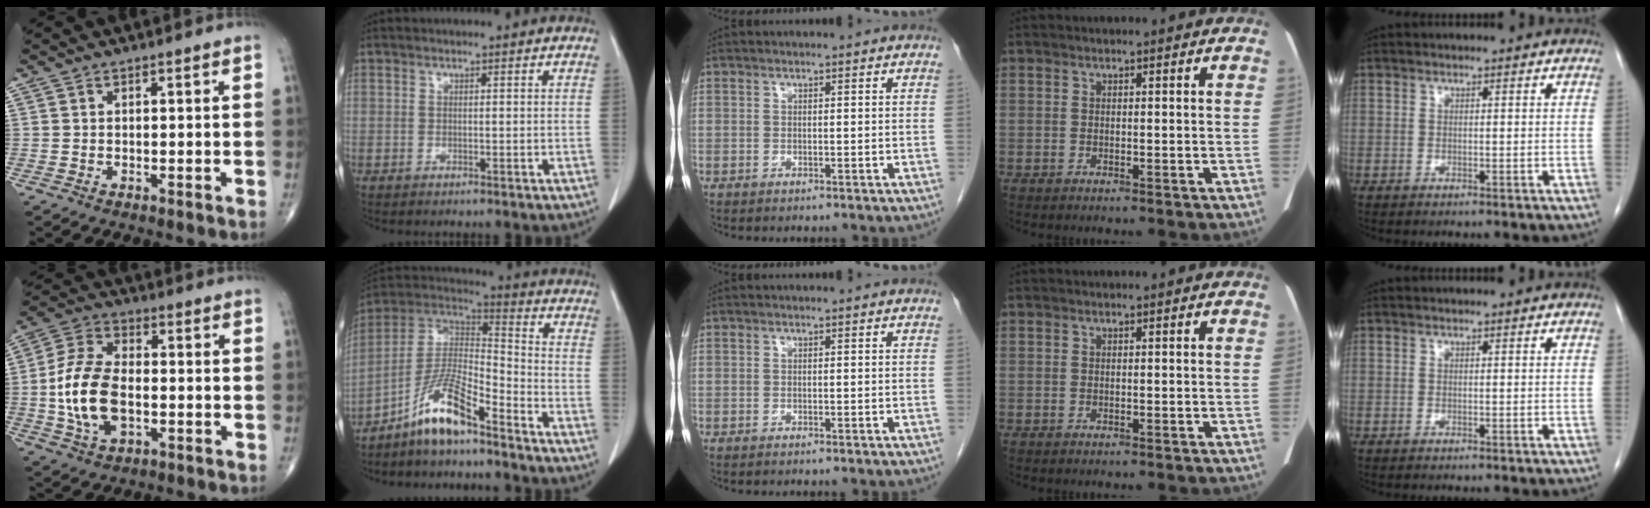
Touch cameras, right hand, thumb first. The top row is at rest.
{"thumb": {"total": 13.5, "force": [-2.0, 7.7, 10.9], "torque": [-0.218, 0.016, -0.038]}, "index": {"total": 10.7, "force": [-7.6, 2.1, 7.3], "torque": [-0.153, 0.013, -0.142]}}